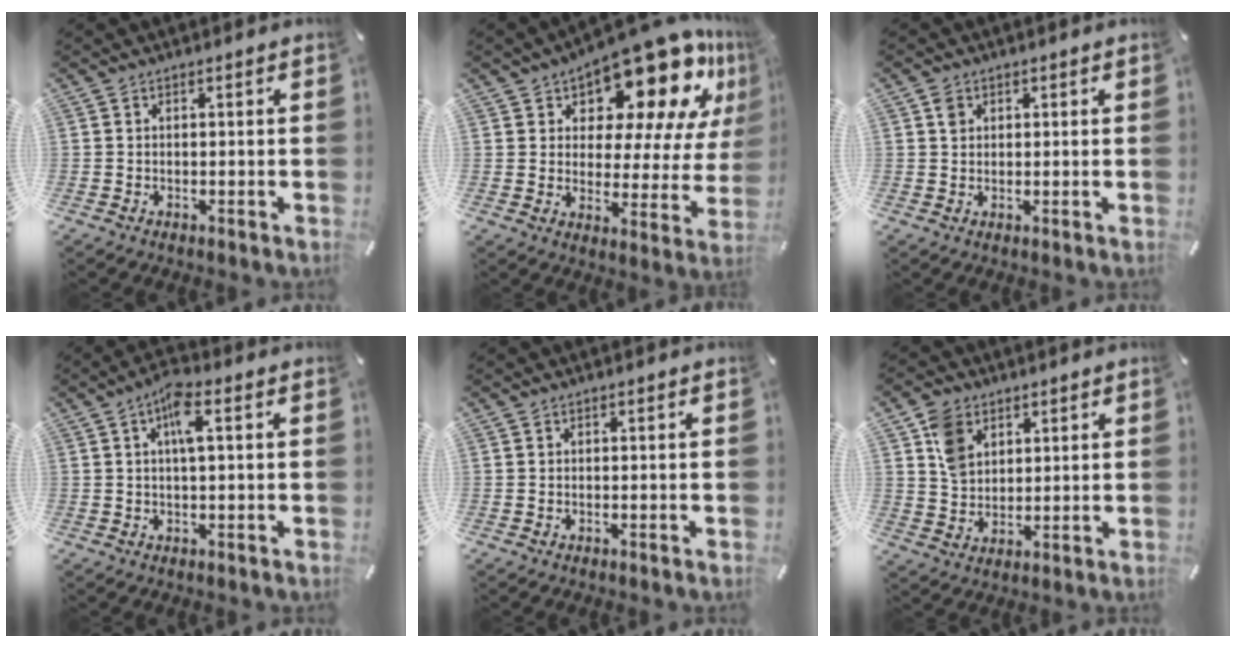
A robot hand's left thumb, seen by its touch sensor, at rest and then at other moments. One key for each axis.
{"total": 18.6, "fx": 13.7, "fy": 7.9, "fz": 9.9, "tx": -0.145, "ty": -0.110, "tz": 0.229}
{"total": 2.0, "fx": 0.8, "fy": 1.7, "fz": 0.7, "tx": -0.007, "ty": 0.001, "tz": 0.012}
{"total": 5.9, "fx": 1.6, "fy": 1.7, "fz": 5.4, "tx": -0.102, "ty": 0.005, "tz": 0.024}
{"total": 0.0}
{"total": 7.7, "fx": 3.5, "fy": 6.1, "fz": 3.0, "tx": -0.061, "ty": 0.008, "tz": 0.068}